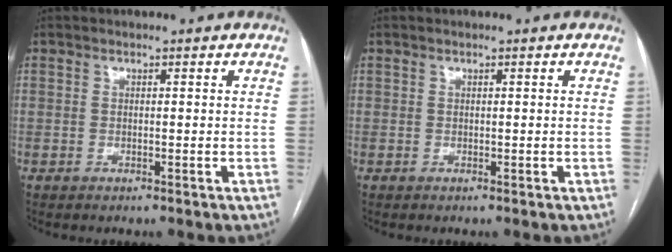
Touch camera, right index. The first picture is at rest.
{"total": 0.0}